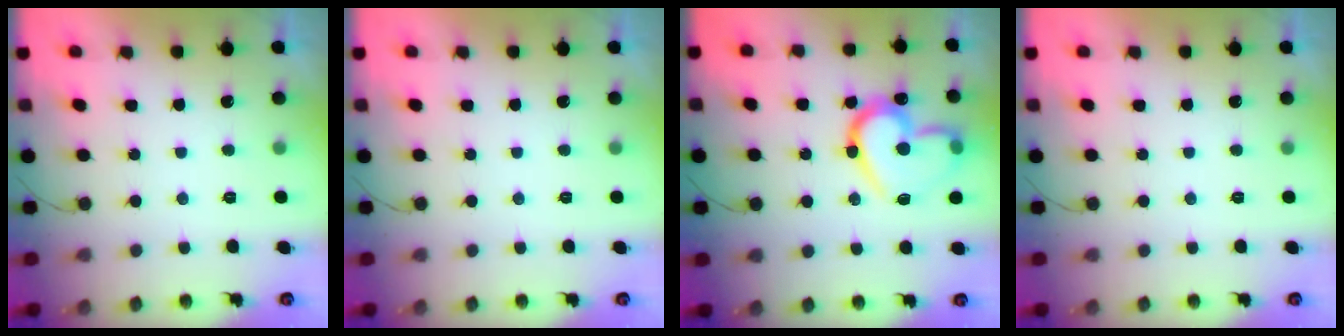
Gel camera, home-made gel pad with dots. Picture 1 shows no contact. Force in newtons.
{"total": 0.0}
{"total": 19.2, "press": 19.1, "slide": 2.7}
{"total": 0.0}